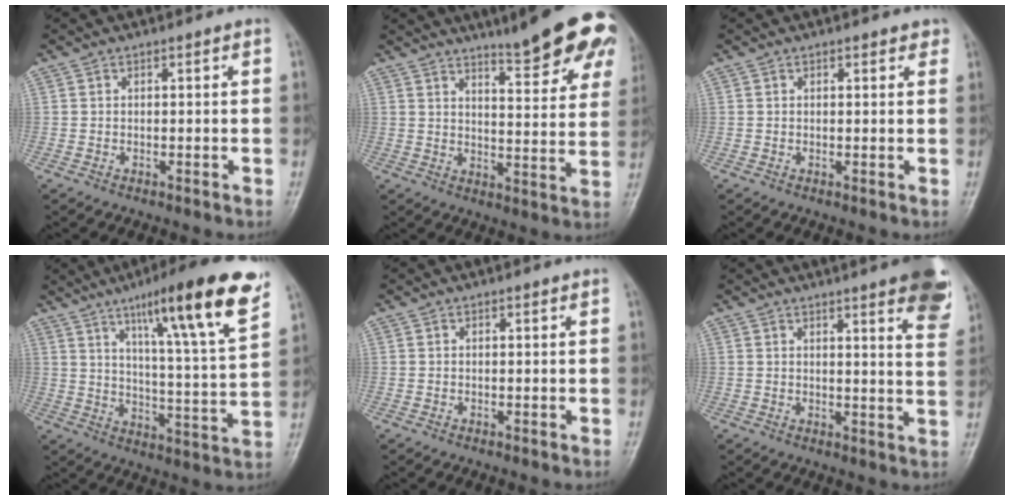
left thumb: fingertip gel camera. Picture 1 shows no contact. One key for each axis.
{"total": 15.4, "fx": 10.6, "fy": 3.1, "fz": 10.6, "tx": -0.108, "ty": -0.057, "tz": 0.141}
{"total": 1.5, "fx": 1.1, "fy": 0.7, "fz": 0.8, "tx": 0.001, "ty": -0.003, "tz": 0.009}
{"total": 20.4, "fx": 11.9, "fy": 2.4, "fz": 16.4, "tx": -0.221, "ty": -0.049, "tz": 0.181}
{"total": 0.0}
{"total": 12.9, "fx": 8.0, "fy": 2.2, "fz": 9.8, "tx": -0.097, "ty": -0.033, "tz": 0.083}